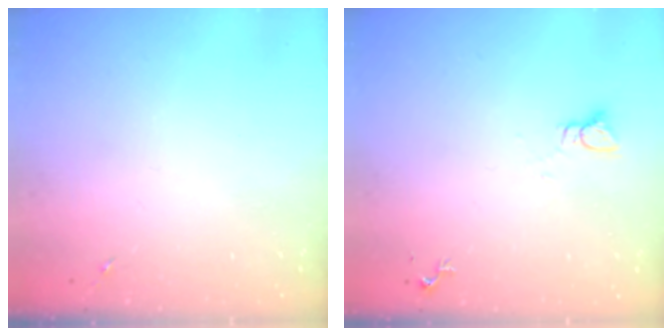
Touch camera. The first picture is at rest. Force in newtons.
{"total": 2.2, "press": 2.2, "slide": 0.1}